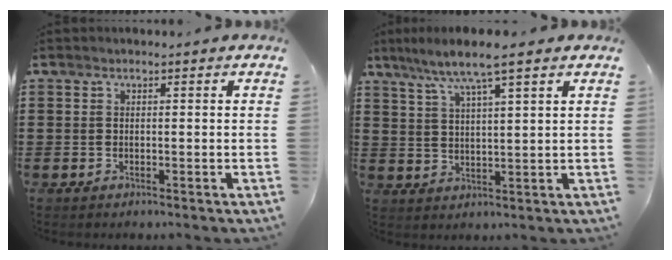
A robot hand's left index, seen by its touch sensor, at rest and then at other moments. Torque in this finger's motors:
{"motor_torque": [1.10, -1.04, 0.34, 0.21]}